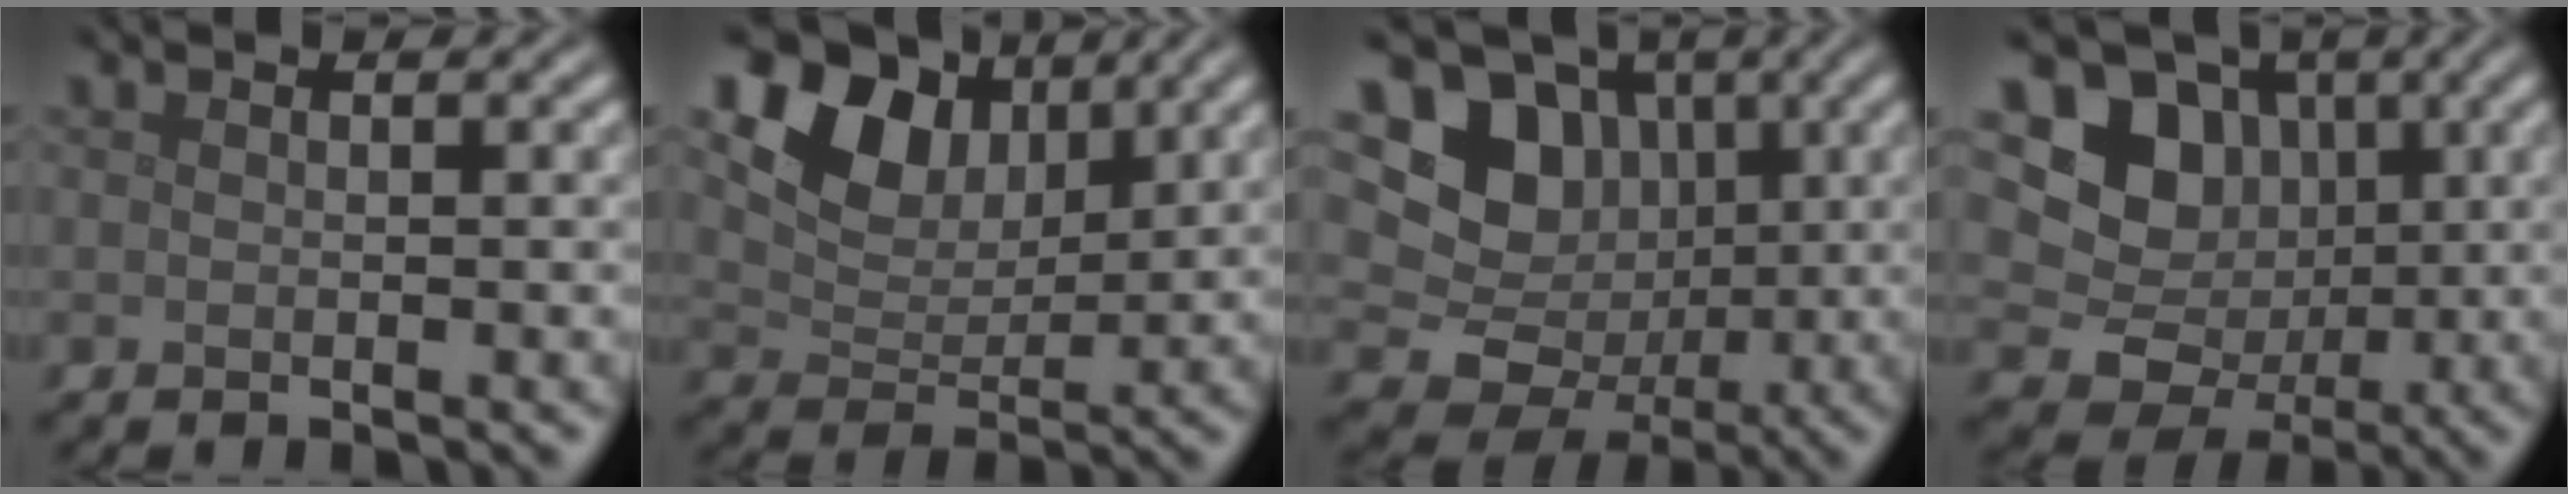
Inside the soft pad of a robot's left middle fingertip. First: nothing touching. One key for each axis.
{"total": 8.4, "fx": 4.6, "fy": 5.3, "fz": 4.5, "tx": -0.091, "ty": 0.000, "tz": 0.076}
{"total": 11.0, "fx": 1.6, "fy": 10.0, "fz": 4.3, "tx": -0.082, "ty": 0.018, "tz": 0.008}
{"total": 7.9, "fx": 1.2, "fy": 7.1, "fz": 3.3, "tx": -0.042, "ty": -0.005, "tz": 0.005}